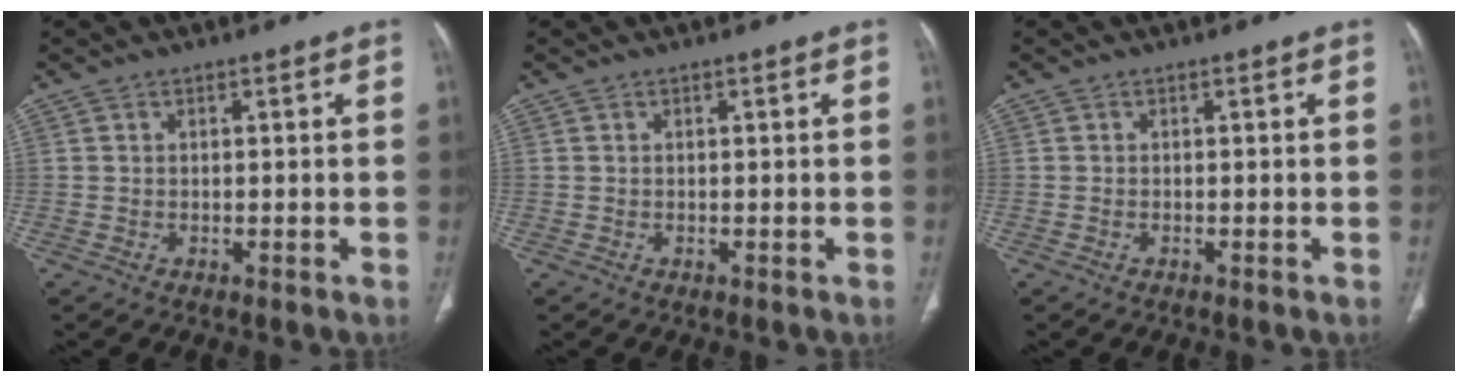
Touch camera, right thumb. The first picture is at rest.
{"total": 0.0}
{"total": 0.0}